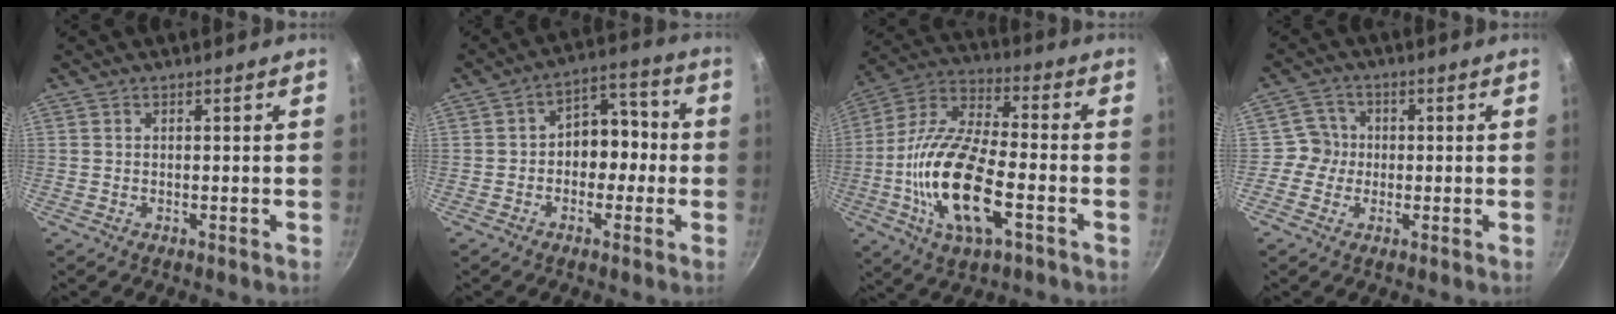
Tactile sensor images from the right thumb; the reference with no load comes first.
{"total": 9.0, "force": [-0.8, 6.3, 6.4], "torque": [-0.050, 0.040, -0.027]}
{"total": 20.1, "force": [-5.3, 8.2, 17.5], "torque": [-0.353, 0.025, -0.094]}
{"total": 4.3, "force": [-0.5, 4.2, 0.6], "torque": [0.022, 0.013, -0.020]}